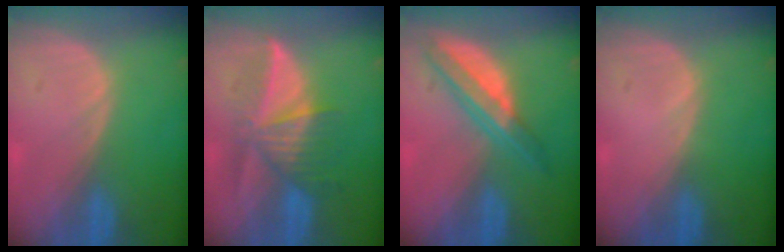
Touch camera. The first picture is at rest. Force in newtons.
{"total": 7.0, "press": 7.0, "slide": 0.7}
{"total": 6.8, "press": 5.8, "slide": 3.6}
{"total": 0.0}